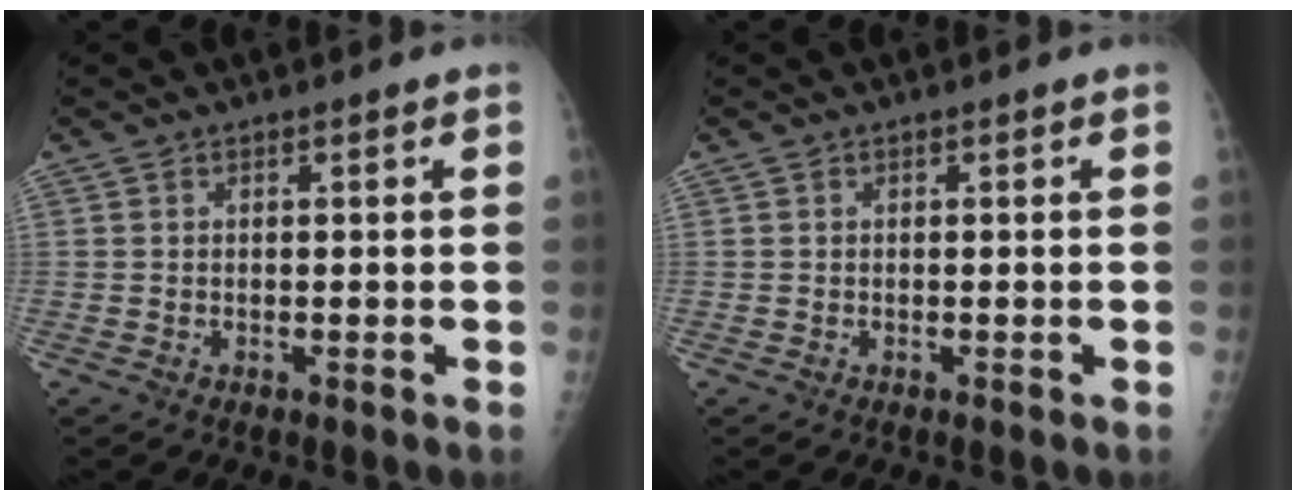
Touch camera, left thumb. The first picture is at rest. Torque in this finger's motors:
{"motor_torque": [0.00, 0.00, 0.00, 0.00, 0.00]}